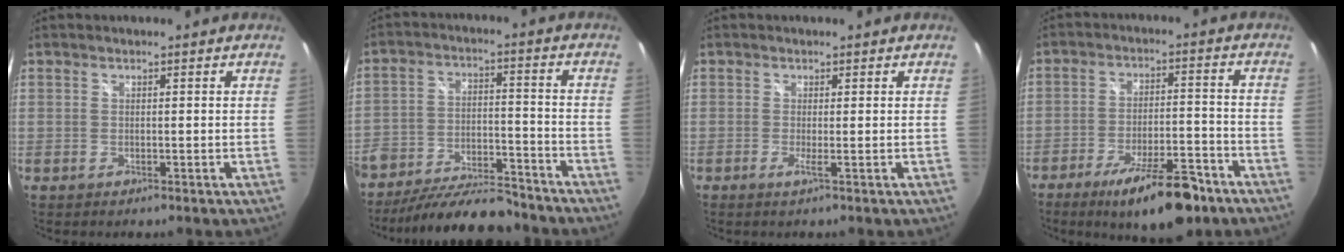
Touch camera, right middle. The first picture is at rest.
{"total": 16.6, "force": [-13.5, 5.8, 7.6], "torque": [-0.156, -0.015, -0.199]}
{"total": 0.9, "force": [0.0, -0.4, 0.8], "torque": [-0.018, -0.006, -0.004]}
{"total": 14.2, "force": [-9.9, 3.9, 9.5], "torque": [-0.160, -0.010, -0.146]}